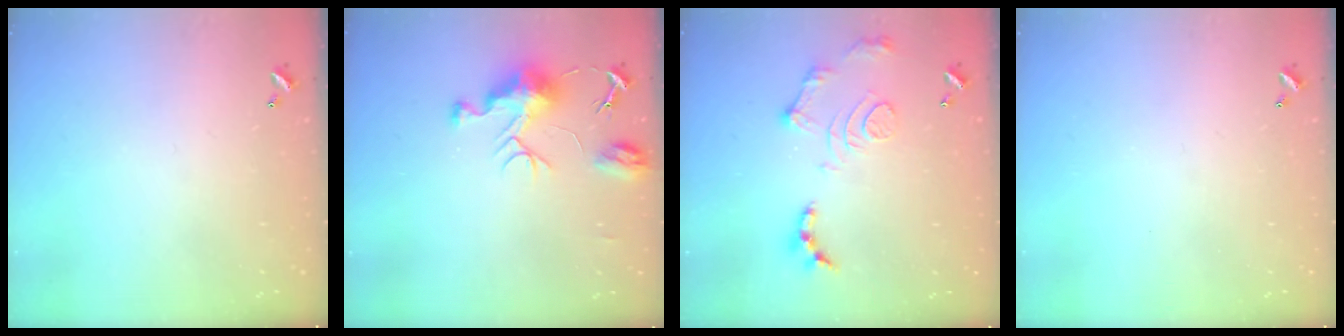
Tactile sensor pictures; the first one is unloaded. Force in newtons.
{"total": 9.1, "press": 9.1, "slide": 0.7}
{"total": 11.8, "press": 11.7, "slide": 0.8}
{"total": 0.0}